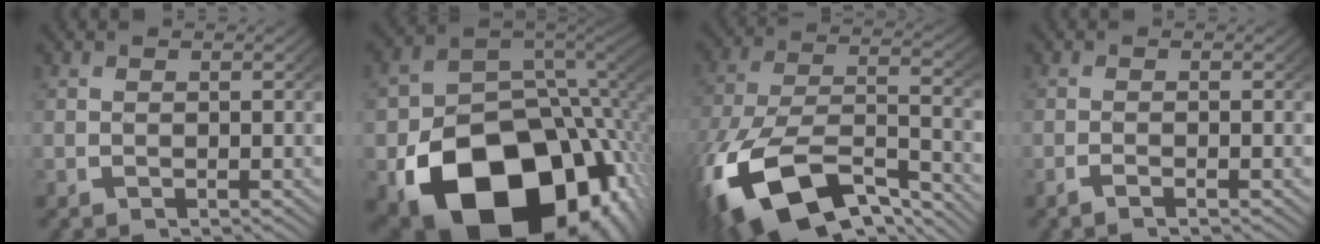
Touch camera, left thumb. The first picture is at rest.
{"total": 24.3, "force": [-7.3, 15.0, 17.6], "torque": [-0.304, -0.076, -0.078]}
{"total": 16.0, "force": [-7.0, 9.5, 10.8], "torque": [-0.235, -0.059, -0.085]}
{"total": 1.0, "force": [-0.8, 0.1, 0.6], "torque": [-0.015, -0.002, -0.017]}